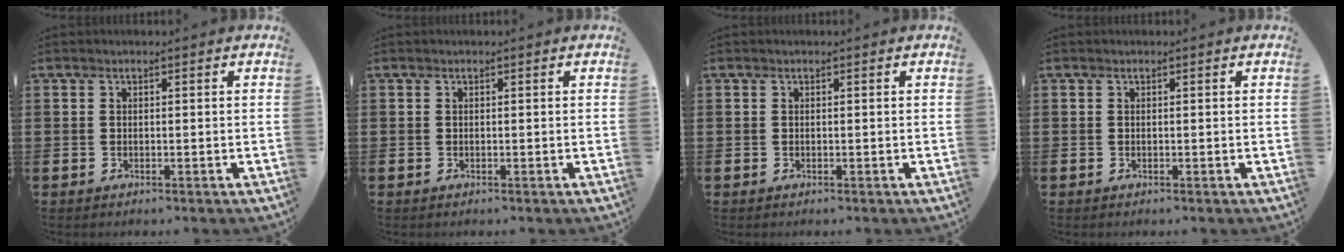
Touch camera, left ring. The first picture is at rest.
{"total": 0.0}
{"total": 0.0}
{"total": 0.0}